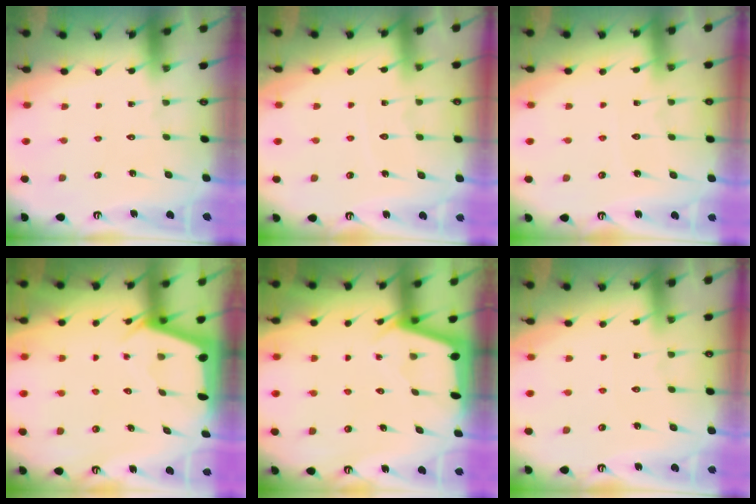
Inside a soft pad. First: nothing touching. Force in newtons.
{"total": 4.5, "press": 4.5, "slide": 0.5}
{"total": 3.2, "press": 3.2, "slide": 0.4}
{"total": 2.4, "press": 2.4, "slide": 0.3}
{"total": 2.2, "press": 2.2, "slide": 0.1}
{"total": 1.7, "press": 1.6, "slide": 0.3}